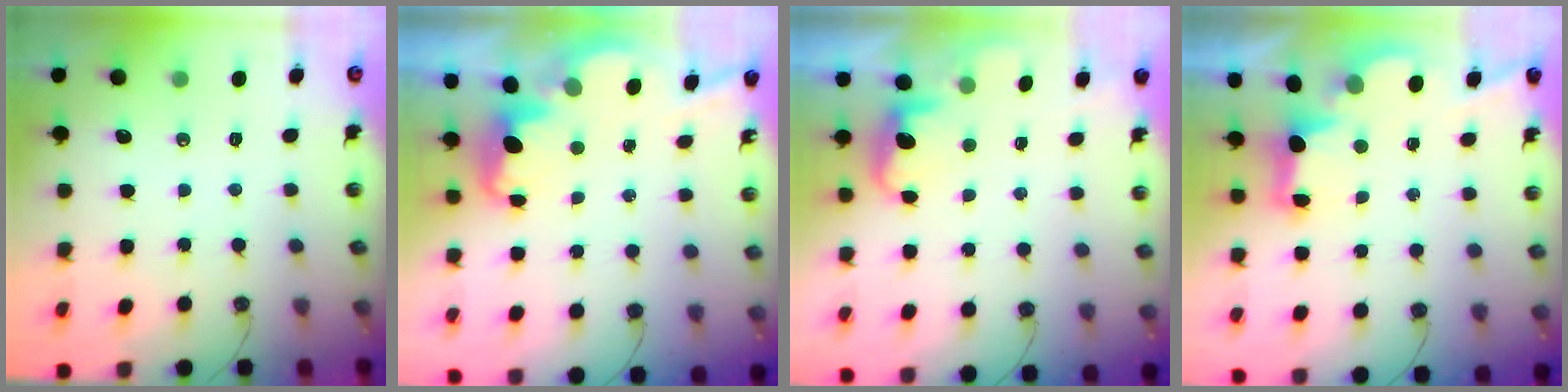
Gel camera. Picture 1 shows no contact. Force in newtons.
{"total": 3.8, "press": 3.8, "slide": 0.7}
{"total": 1.4, "press": 1.2, "slide": 0.8}
{"total": 2.8, "press": 2.7, "slide": 0.9}